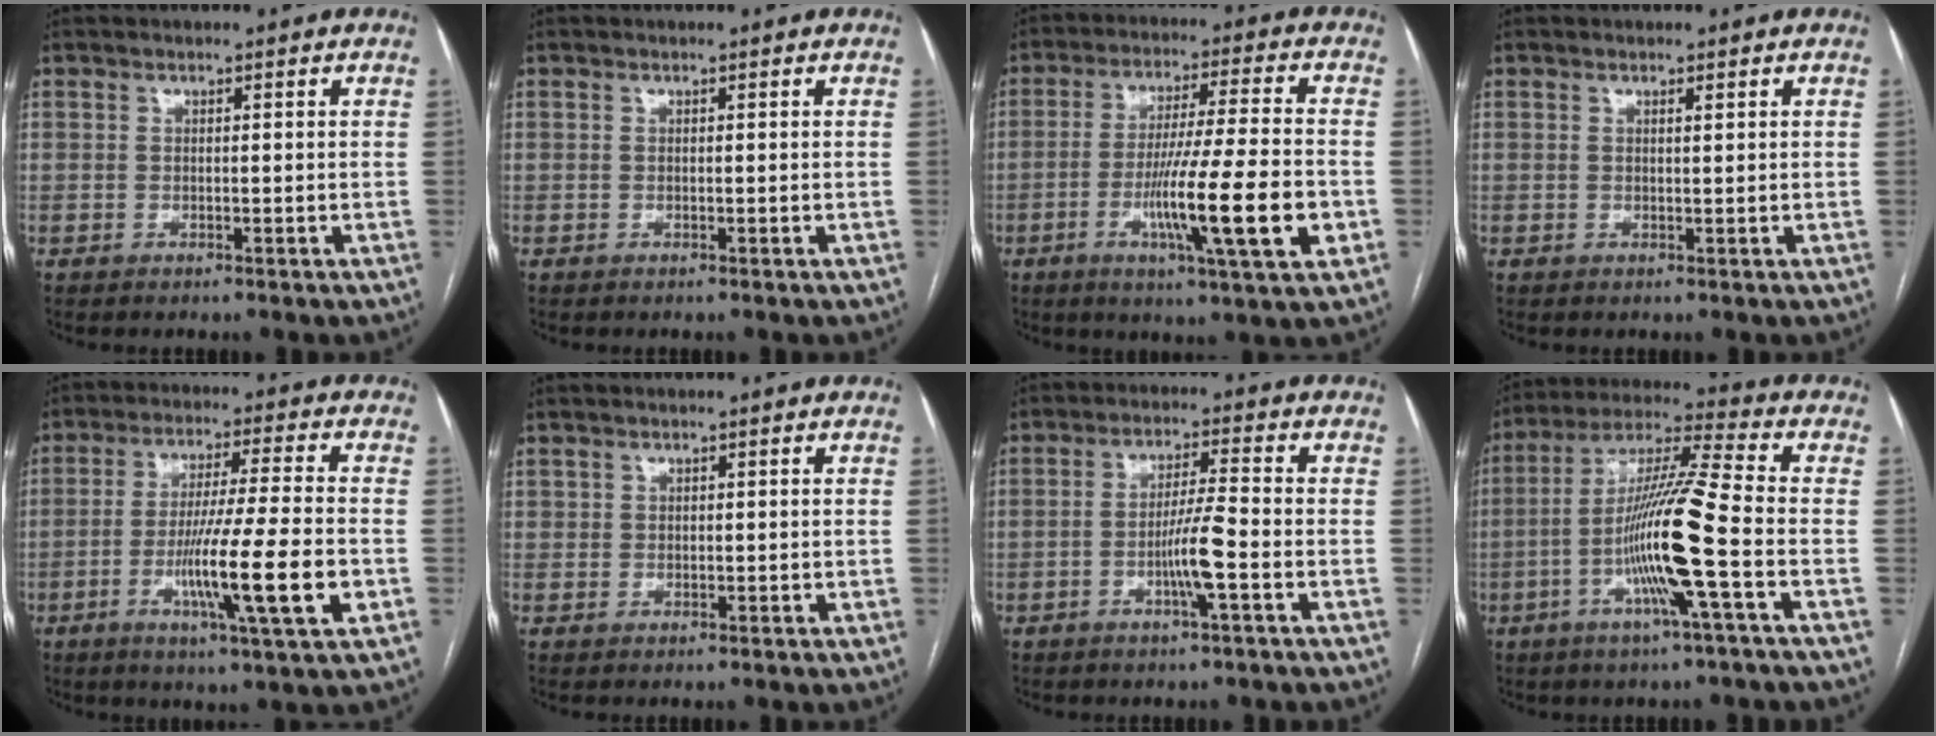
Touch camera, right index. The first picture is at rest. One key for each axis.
{"total": 0.0}
{"total": 15.2, "fx": -4.5, "fy": 0.1, "fz": 14.5, "tx": -0.251, "ty": -0.017, "tz": -0.075}
{"total": 0.6, "fx": 0.4, "fy": -0.1, "fz": 0.4, "tx": -0.008, "ty": -0.003, "tz": 0.004}
{"total": 13.9, "fx": -4.1, "fy": -0.2, "fz": 13.3, "tx": -0.235, "ty": -0.018, "tz": -0.072}
{"total": 1.1, "fx": 0.5, "fy": 0.9, "fz": 0.3, "tx": 0.002, "ty": -0.002, "tz": 0.007}
{"total": 6.1, "fx": -2.1, "fy": -0.2, "fz": 5.7, "tx": -0.111, "ty": -0.002, "tz": -0.038}
{"total": 14.5, "fx": -3.9, "fy": -0.9, "fz": 13.9, "tx": -0.266, "ty": -0.001, "tz": -0.082}